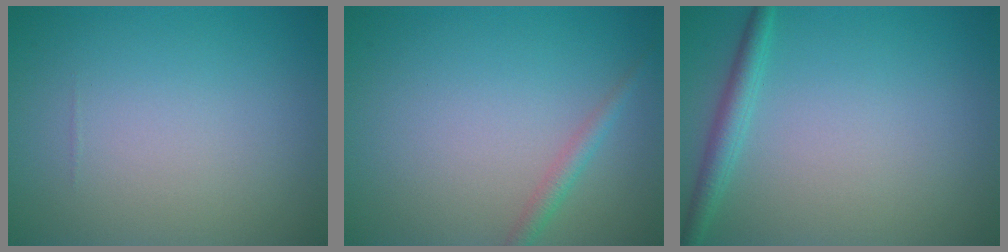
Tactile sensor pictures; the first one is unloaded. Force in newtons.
{"total": 1.5, "press": 1.5, "slide": 0.0}
{"total": 2.0, "press": 2.0, "slide": 0.1}